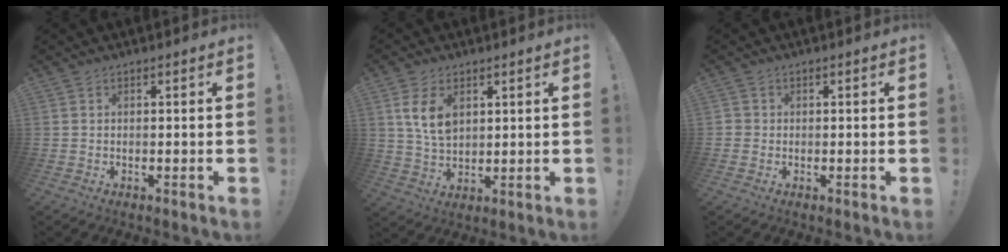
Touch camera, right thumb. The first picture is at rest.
{"total": 8.8, "force": [3.5, 5.5, 5.9], "torque": [-0.117, -0.006, 0.066]}
{"total": 1.4, "force": [-0.4, 1.3, 0.5], "torque": [-0.015, 0.007, -0.006]}